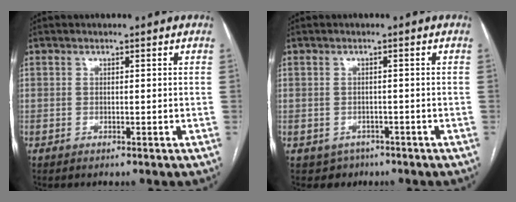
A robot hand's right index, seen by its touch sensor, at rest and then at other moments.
{"total": 2.8, "force": [-1.5, 2.3, 0.1], "torque": [-0.001, 0.007, -0.016]}